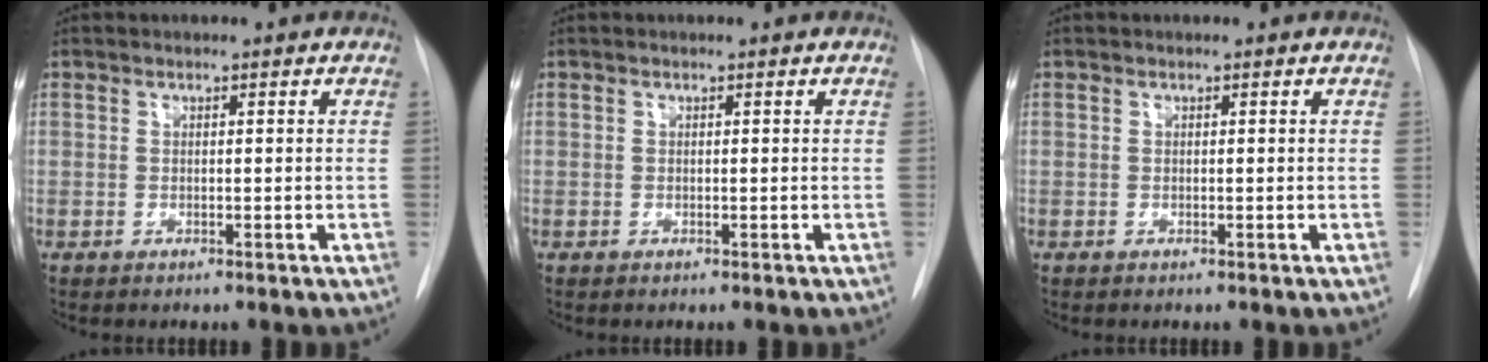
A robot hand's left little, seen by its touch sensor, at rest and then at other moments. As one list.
[{"total": 0.0}, {"total": 0.0}]